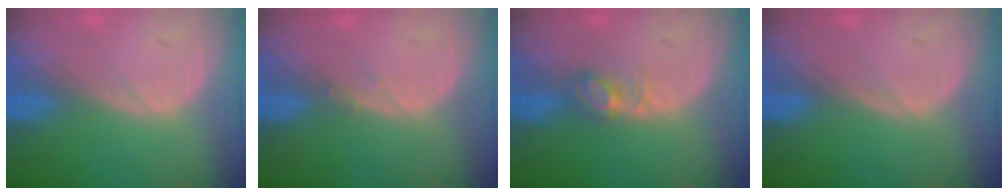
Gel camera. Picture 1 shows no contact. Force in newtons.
{"total": 0.6, "press": 0.6, "slide": 0.3}
{"total": 2.8, "press": 2.8, "slide": 0.4}
{"total": 0.0}